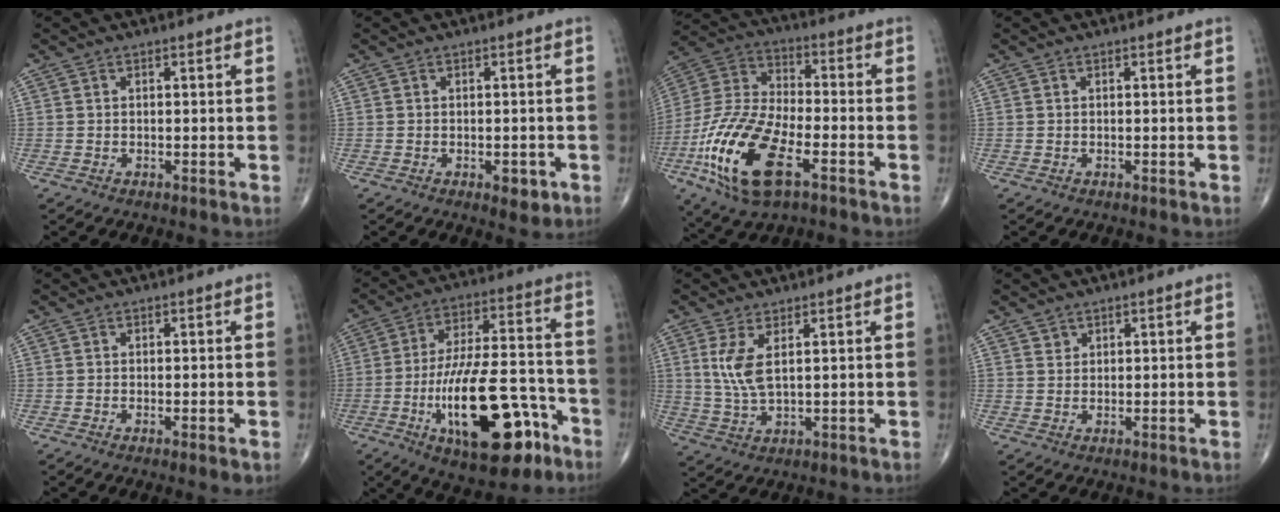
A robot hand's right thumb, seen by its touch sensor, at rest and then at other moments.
{"total": 3.1, "force": [-1.2, 1.7, 2.4], "torque": [-0.020, 0.001, -0.010]}
{"total": 20.9, "force": [-8.5, 9.1, 16.7], "torque": [-0.353, 0.017, -0.156]}
{"total": 0.0}
{"total": 1.7, "force": [-0.5, 0.3, 1.5], "torque": [-0.024, -0.005, -0.006]}
{"total": 22.7, "force": [-9.4, 9.2, 18.5], "torque": [-0.306, 0.047, -0.140]}
{"total": 6.0, "force": [1.9, 2.1, 5.3], "torque": [-0.119, -0.012, 0.048]}
{"total": 1.4, "force": [1.0, 1.0, 0.0], "torque": [0.016, -0.006, 0.012]}